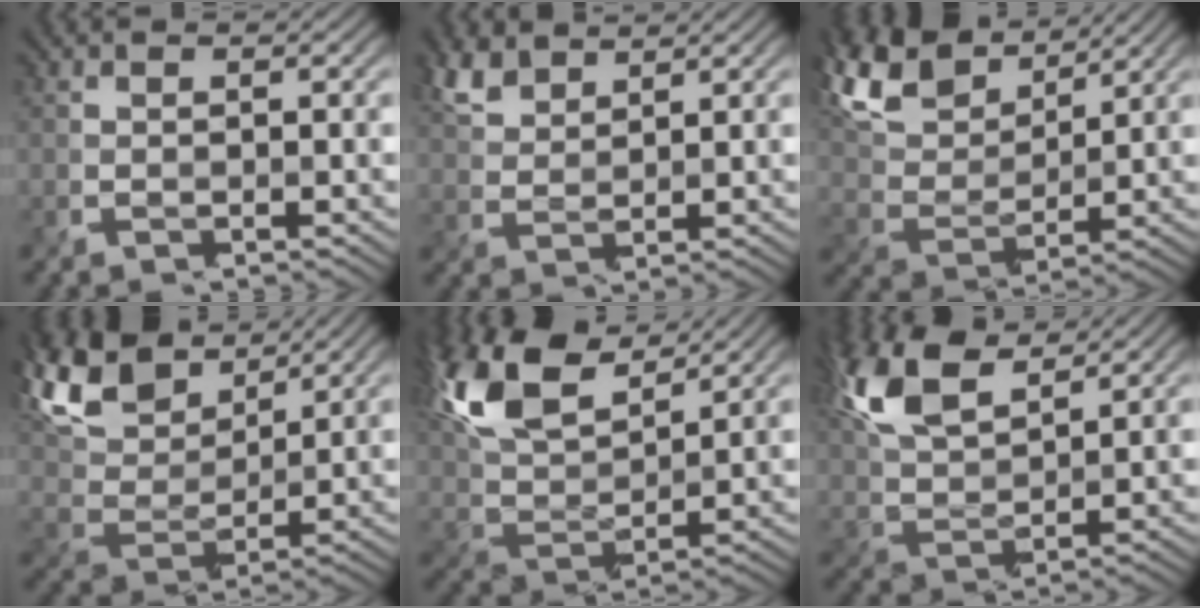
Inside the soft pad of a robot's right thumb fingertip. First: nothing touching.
{"total": 4.7, "force": [3.7, 1.5, 2.5], "torque": [-0.080, 0.005, 0.091]}
{"total": 12.1, "force": [8.2, 4.4, 7.7], "torque": [-0.215, 0.026, 0.157]}
{"total": 13.2, "force": [8.6, 5.2, 8.6], "torque": [-0.231, 0.031, 0.159]}
{"total": 13.4, "force": [8.5, 5.1, 9.1], "torque": [-0.233, 0.029, 0.163]}
{"total": 10.8, "force": [6.4, 4.1, 7.7], "torque": [-0.211, 0.021, 0.137]}